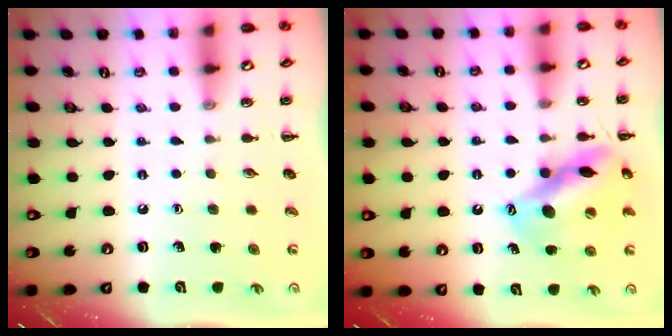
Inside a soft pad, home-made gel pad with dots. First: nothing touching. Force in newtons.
{"total": 13.6, "press": 13.2, "slide": 3.6}